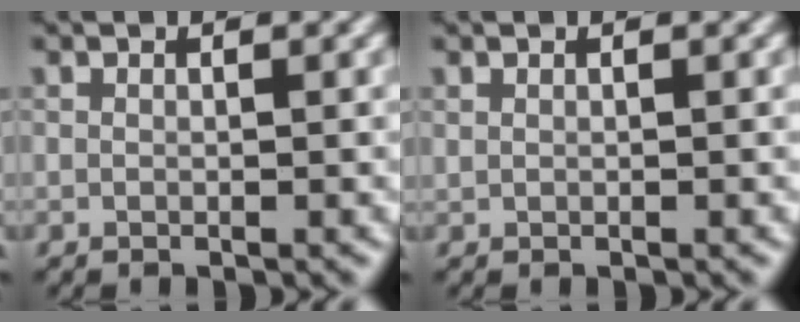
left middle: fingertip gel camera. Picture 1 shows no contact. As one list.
[{"total": 0.0}]